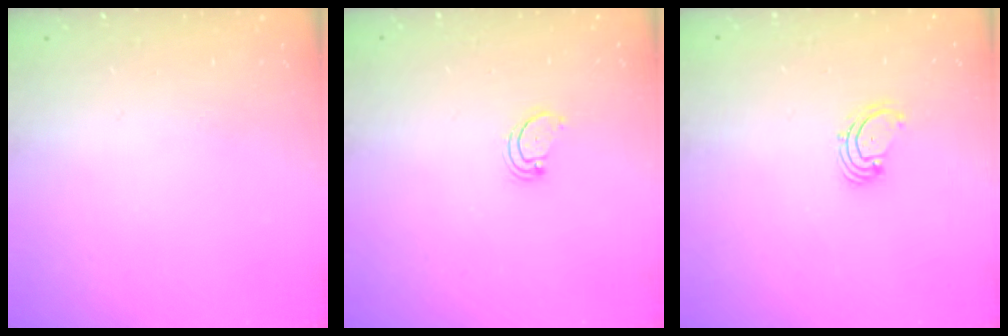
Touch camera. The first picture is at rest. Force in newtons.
{"total": 2.6, "press": 2.5, "slide": 0.5}
{"total": 2.0, "press": 1.9, "slide": 0.6}